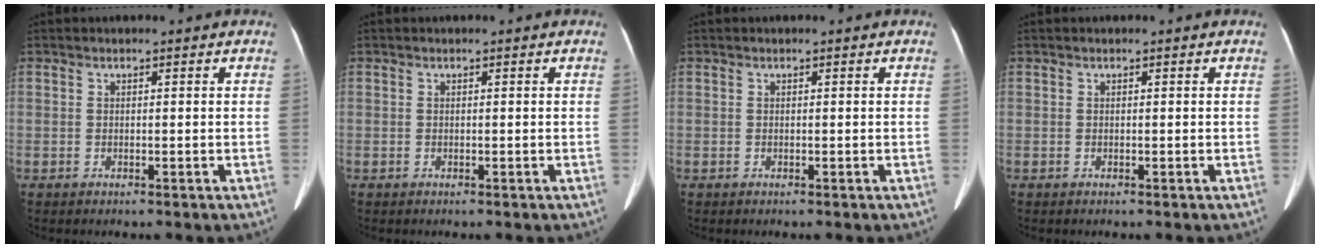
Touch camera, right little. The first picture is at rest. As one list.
[{"total": 0.0}, {"total": 0.0}, {"total": 0.0}]